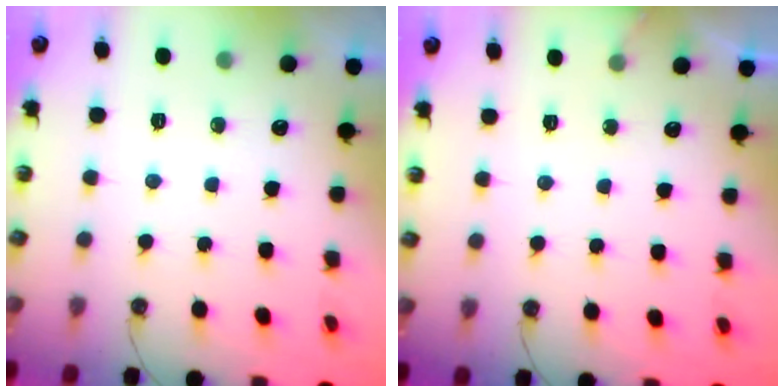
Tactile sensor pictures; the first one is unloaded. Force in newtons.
{"total": 2.2, "press": 2.2, "slide": 0.1}